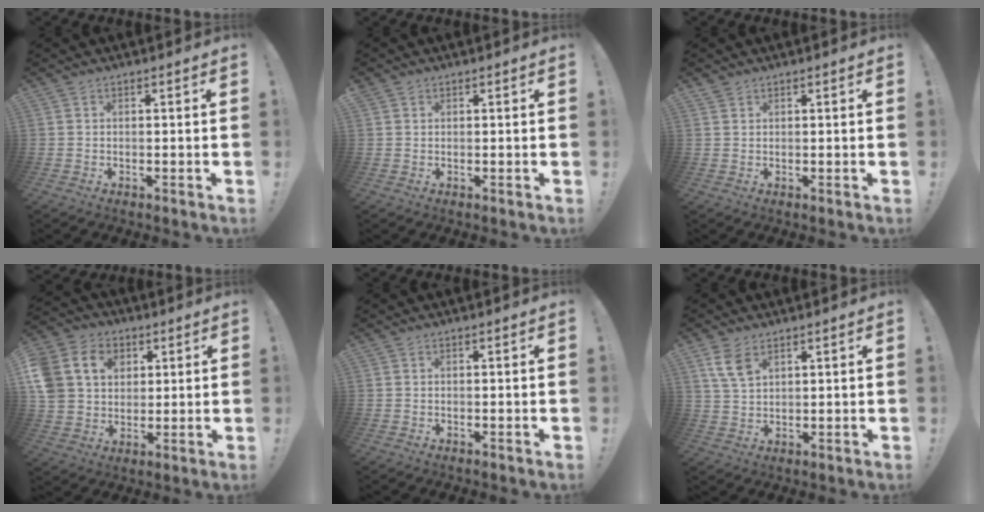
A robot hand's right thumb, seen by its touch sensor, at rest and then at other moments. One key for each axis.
{"total": 0.7, "fx": 0.5, "fy": 0.5, "fz": 0.2, "tx": 0.004, "ty": -0.002, "tz": 0.008}
{"total": 1.1, "fx": 0.9, "fy": 0.5, "fz": 0.1, "tx": 0.002, "ty": -0.005, "tz": 0.018}
{"total": 15.5, "fx": 4.8, "fy": 12.5, "fz": 7.9, "tx": -0.144, "ty": -0.010, "tz": 0.098}
{"total": 0.0}
{"total": 6.8, "fx": 3.8, "fy": 3.8, "fz": 4.2, "tx": -0.075, "ty": -0.011, "tz": 0.075}